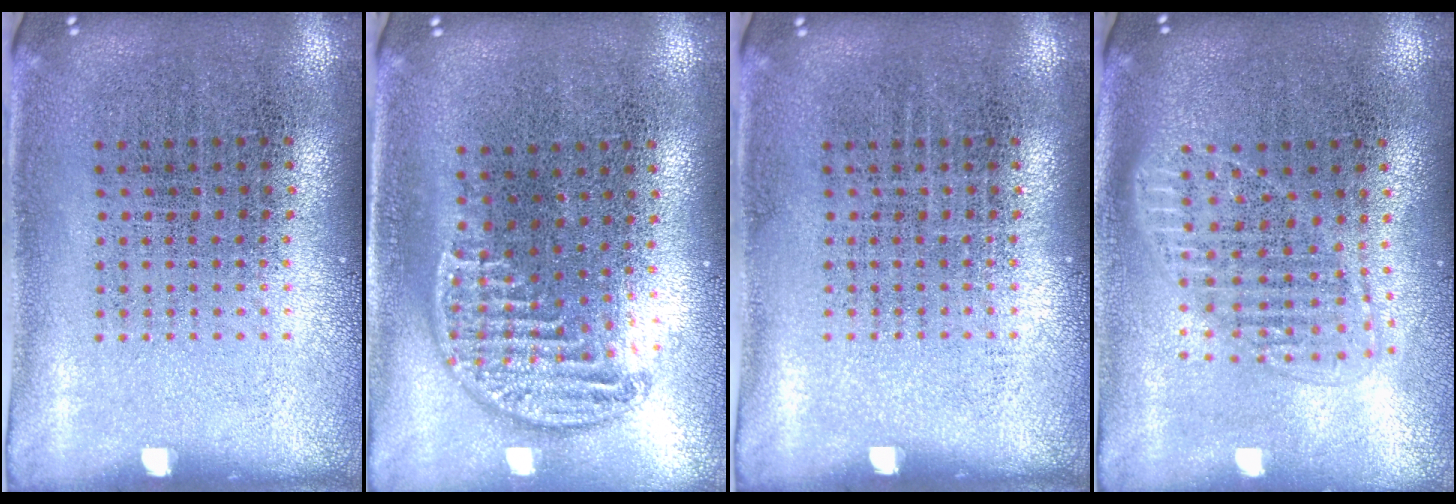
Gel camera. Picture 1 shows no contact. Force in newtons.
{"total": 1.2, "press": 1.1, "slide": 0.5}
{"total": 0.0}
{"total": 1.6, "press": 1.4, "slide": 0.8}